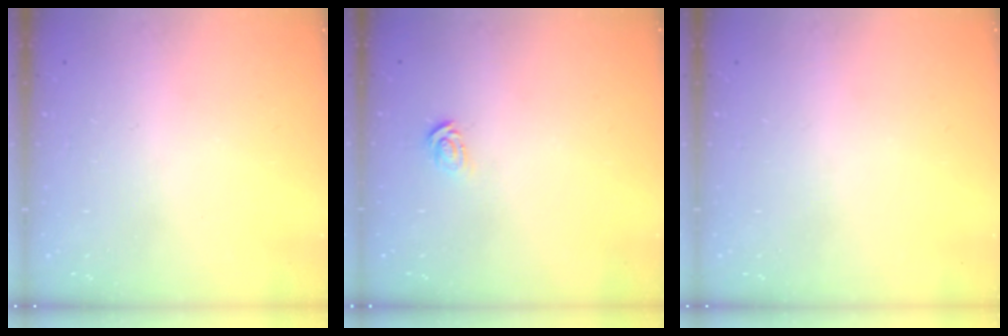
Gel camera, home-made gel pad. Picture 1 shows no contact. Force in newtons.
{"total": 3.0, "press": 3.0, "slide": 0.1}
{"total": 0.0}